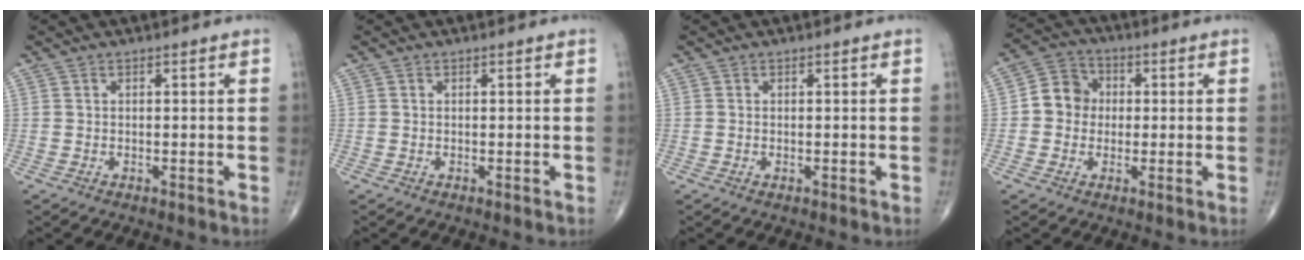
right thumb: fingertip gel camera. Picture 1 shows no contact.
{"total": 0.0}
{"total": 0.0}
{"total": 7.1, "force": [0.0, 6.4, 3.1], "torque": [-0.029, 0.019, -0.014]}